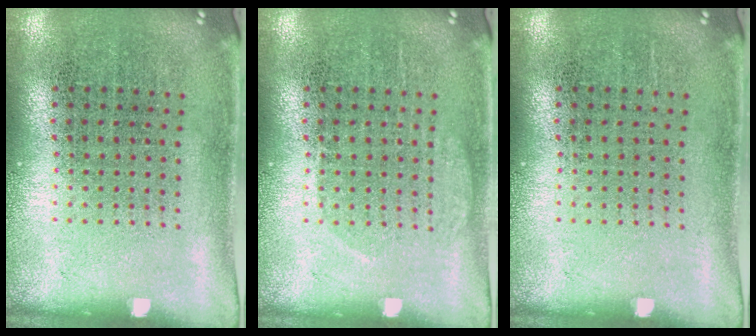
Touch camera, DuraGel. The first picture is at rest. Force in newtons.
{"total": 1.1, "press": 1.1, "slide": 0.3}
{"total": 0.0}